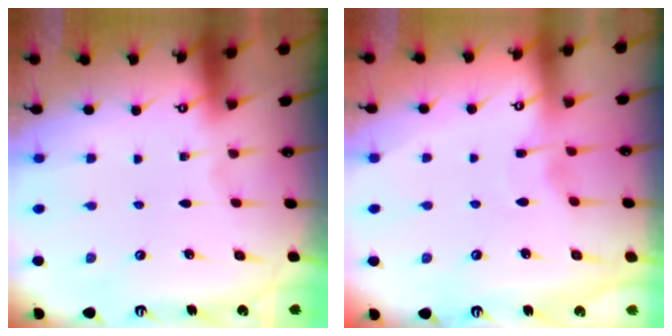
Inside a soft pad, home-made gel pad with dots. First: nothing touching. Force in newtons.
{"total": 3.6, "press": 3.5, "slide": 0.4}